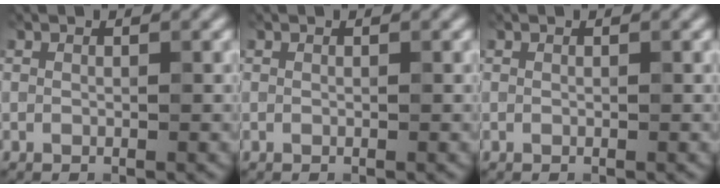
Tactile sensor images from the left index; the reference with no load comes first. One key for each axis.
{"total": 0.0}
{"total": 0.0}